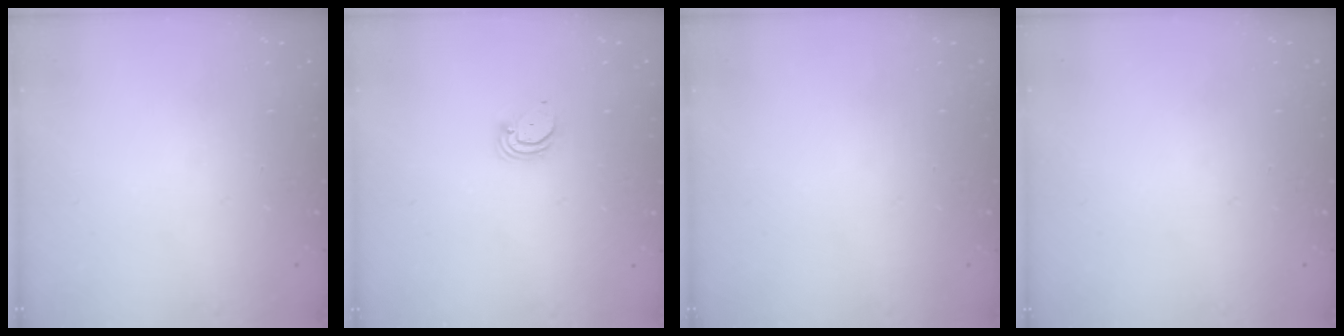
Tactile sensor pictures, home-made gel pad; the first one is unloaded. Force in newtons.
{"total": 2.0, "press": 2.0, "slide": 0.1}
{"total": 0.0}
{"total": 0.0}